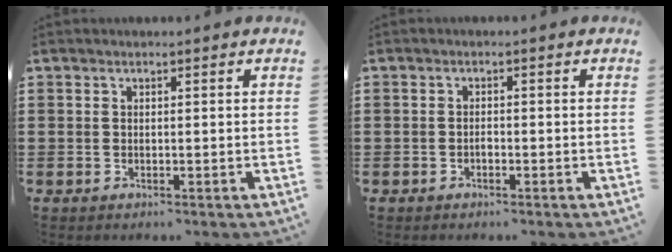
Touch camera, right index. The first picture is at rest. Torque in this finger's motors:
{"motor_torque": [2.14, 0.00, 0.01, 0.02]}